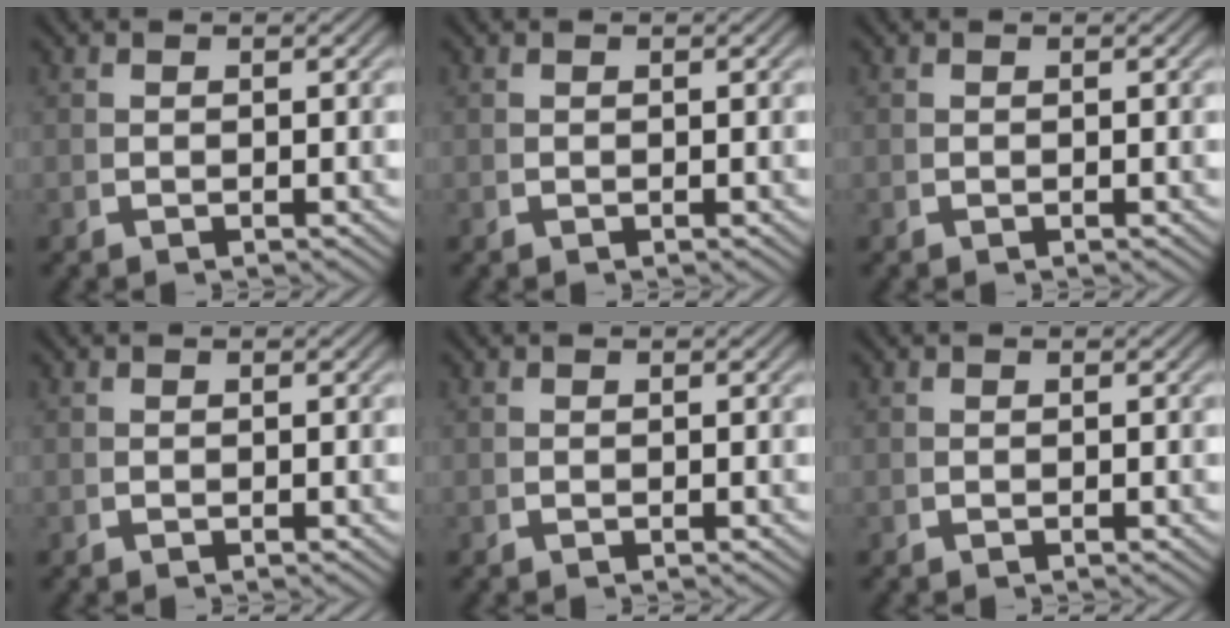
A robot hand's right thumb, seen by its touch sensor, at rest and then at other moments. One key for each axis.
{"total": 0.0}
{"total": 0.0}
{"total": 0.0}
{"total": 0.0}
{"total": 0.0}